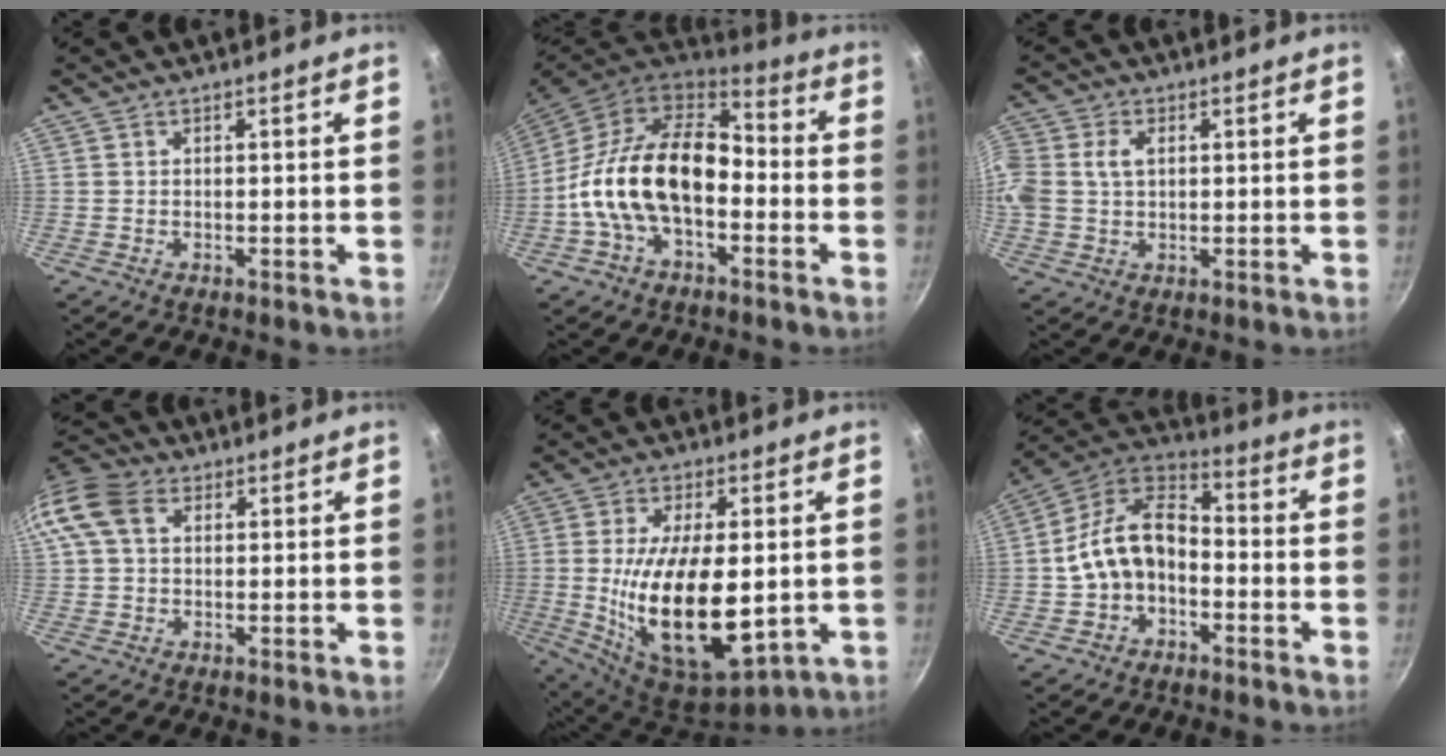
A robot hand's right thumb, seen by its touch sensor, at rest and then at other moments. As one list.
[{"total": 19.2, "force": [-3.0, 11.6, 14.9], "torque": [-0.241, 0.048, -0.067]}, {"total": 6.7, "force": [1.1, 5.0, 4.3], "torque": [-0.082, 0.009, 0.014]}, {"total": 10.3, "force": [2.9, 7.3, 6.7], "torque": [-0.133, 0.019, 0.042]}, {"total": 20.9, "force": [-1.3, 9.8, 18.4], "torque": [-0.320, -0.012, -0.005]}, {"total": 13.2, "force": [-2.5, 9.0, 9.3], "torque": [-0.147, 0.056, -0.061]}]